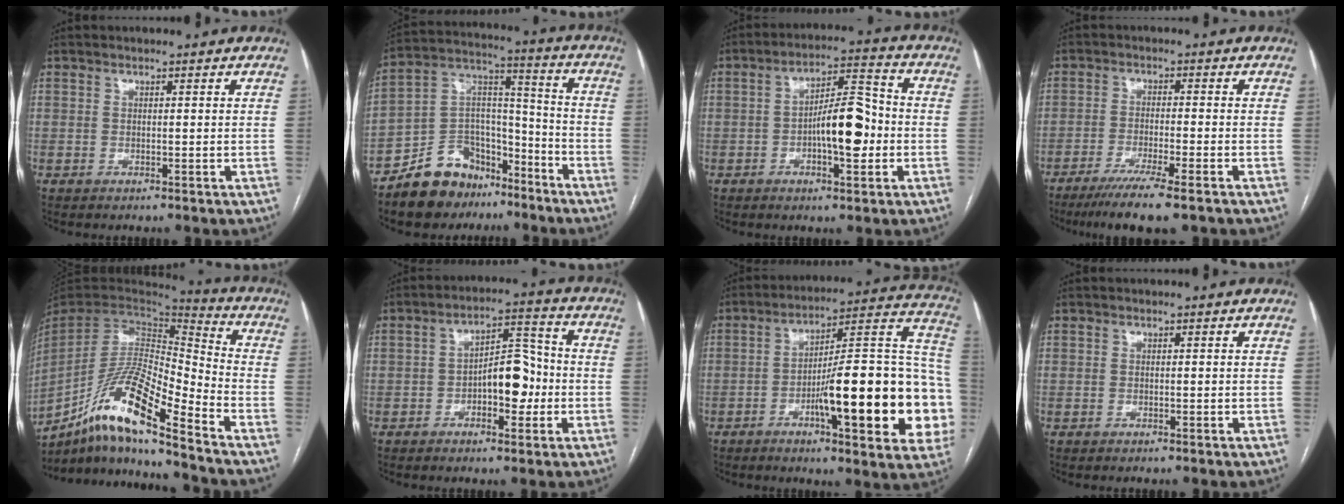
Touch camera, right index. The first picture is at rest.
{"total": 14.1, "force": [-10.6, 8.2, 4.4], "torque": [-0.081, 0.063, -0.181]}
{"total": 9.8, "force": [-1.7, 2.9, 9.1], "torque": [-0.151, 0.021, -0.026]}
{"total": 9.4, "force": [-6.9, 0.0, 6.4], "torque": [-0.099, -0.023, -0.109]}
{"total": 17.8, "force": [-12.1, 1.5, 13.0], "torque": [-0.264, -0.009, -0.222]}
{"total": 8.2, "force": [-1.7, 3.7, 7.1], "torque": [-0.108, 0.025, -0.026]}
{"total": 24.8, "force": [-6.0, 4.4, 23.7], "torque": [-0.260, 0.023, -0.077]}
{"total": 0.0}